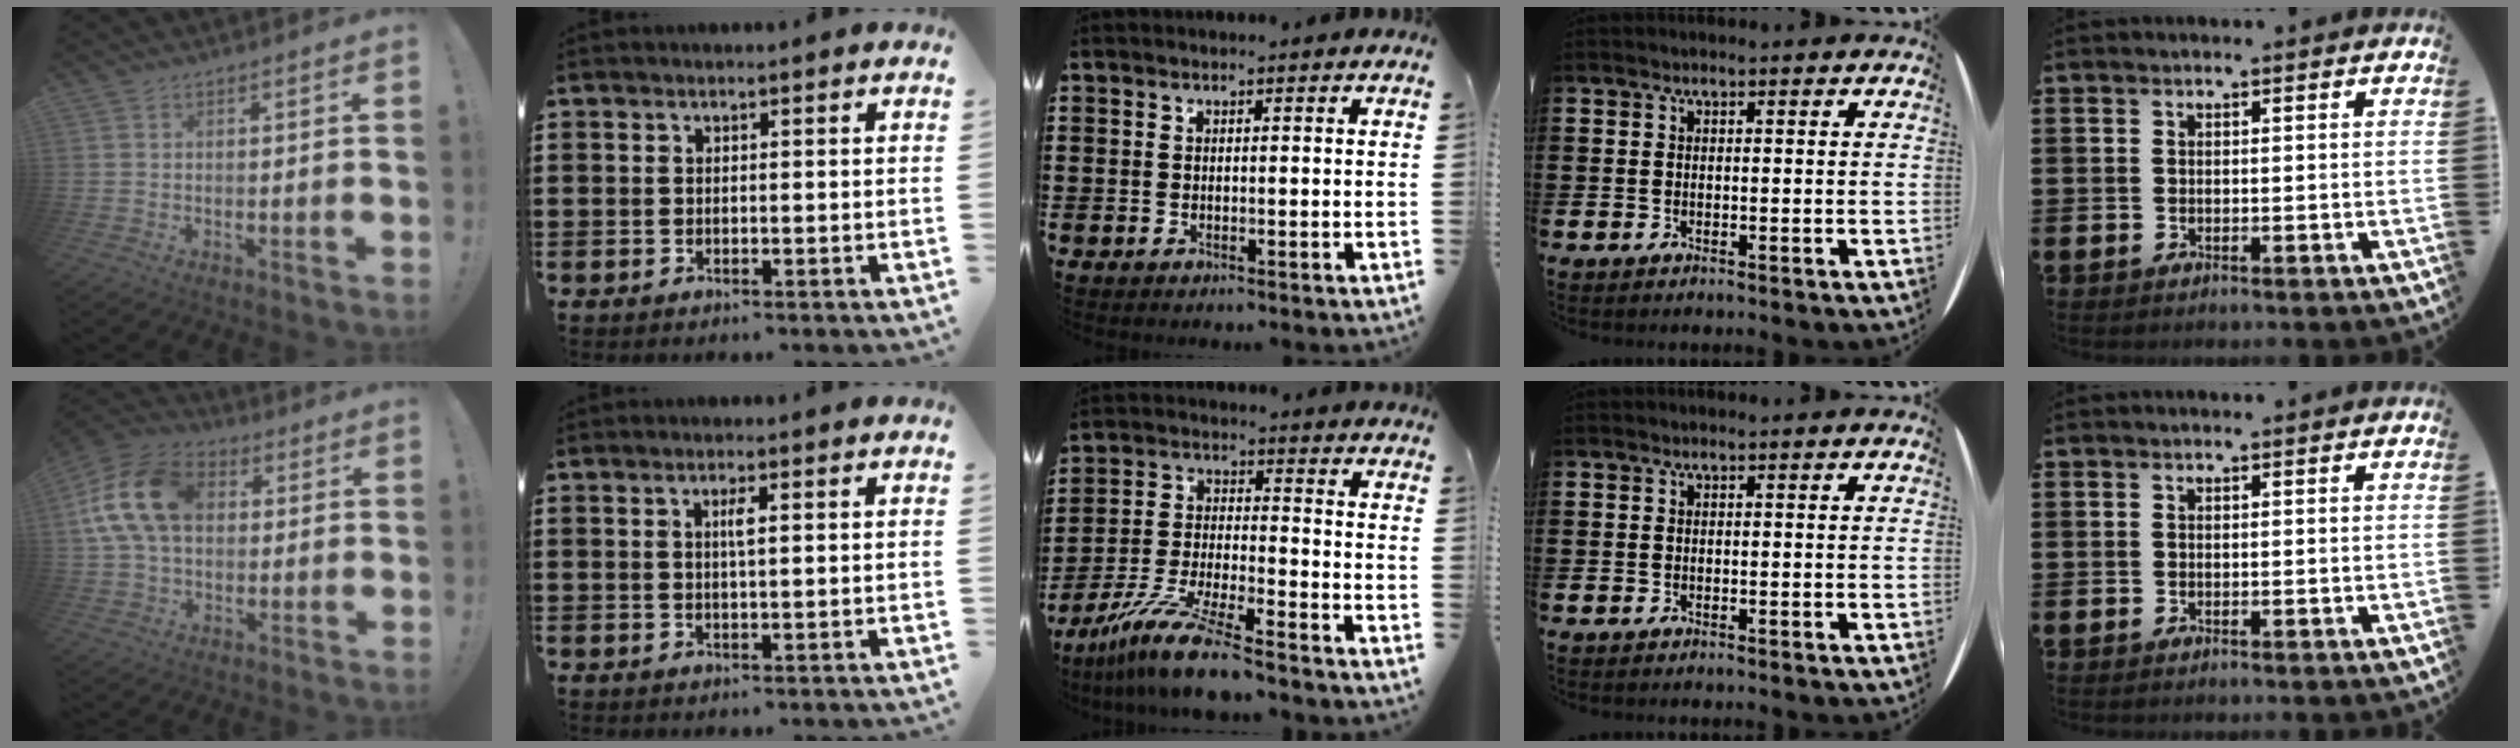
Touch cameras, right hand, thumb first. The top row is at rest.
{"thumb": {"total": 17.4, "force": [3.5, 12.3, 11.8], "torque": [-0.220, 0.012, 0.068]}, "index": {"total": 1.7, "force": [0.4, 0.2, 1.6], "torque": [-0.031, 0.002, 0.005]}, "middle": {"total": 10.9, "force": [-9.1, 0.3, 6.0], "torque": [-0.123, 0.002, -0.180]}}